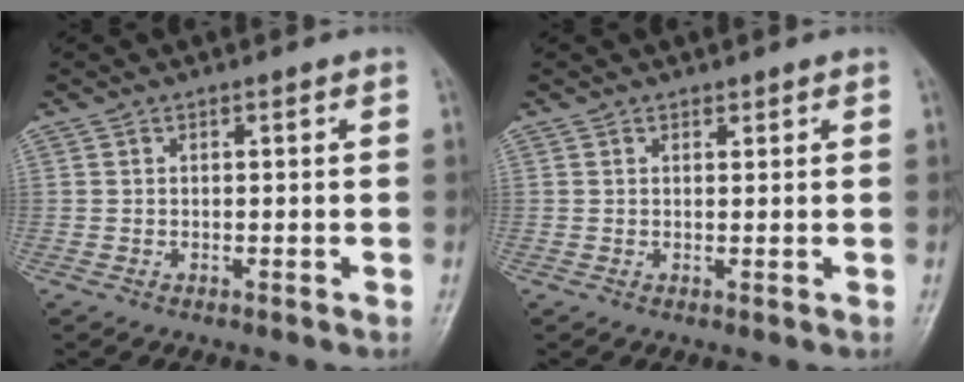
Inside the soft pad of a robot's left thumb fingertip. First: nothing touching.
{"total": 0.9, "force": [0.7, 0.5, 0.2], "torque": [0.004, -0.005, 0.009]}